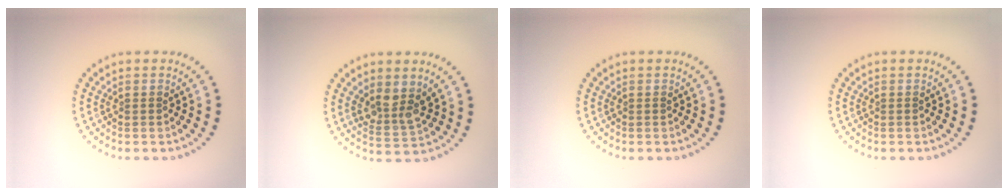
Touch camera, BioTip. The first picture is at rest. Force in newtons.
{"total": 3.1, "press": 2.7, "slide": 1.5}
{"total": 0.0}
{"total": 0.0}